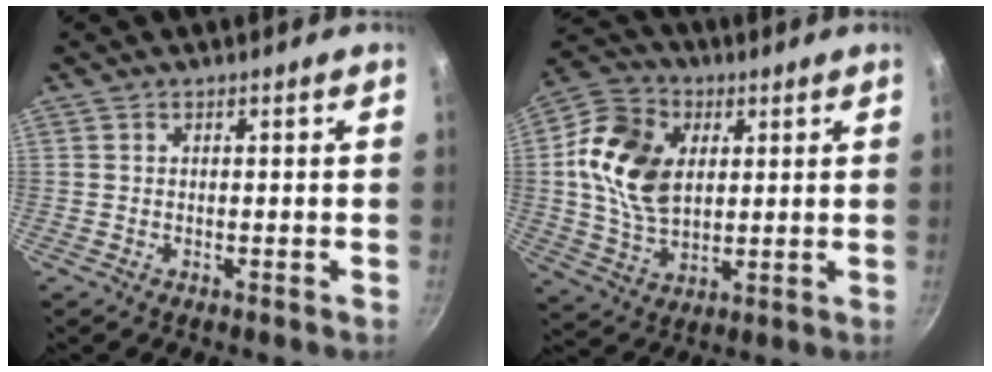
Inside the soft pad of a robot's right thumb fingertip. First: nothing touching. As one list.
[{"total": 14.8, "force": [2.8, 10.2, 10.3], "torque": [-0.174, -0.005, 0.045]}]